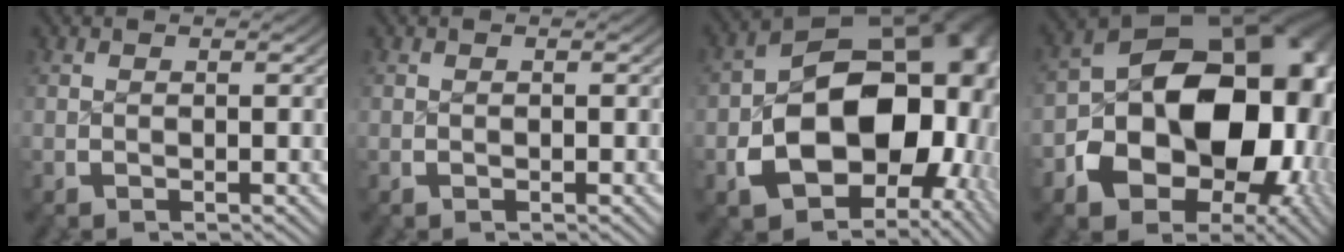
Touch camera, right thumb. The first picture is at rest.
{"total": 0.0}
{"total": 22.4, "force": [-2.4, 15.5, 16.0], "torque": [-0.268, -0.057, -0.021]}
{"total": 24.7, "force": [-1.8, 16.7, 18.1], "torque": [-0.285, -0.052, -0.014]}